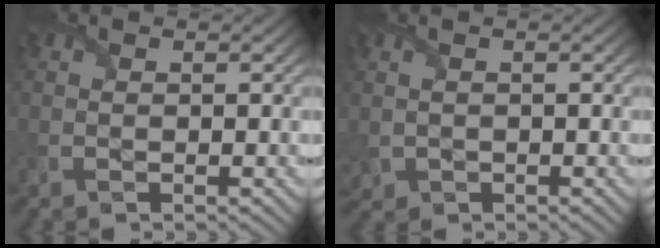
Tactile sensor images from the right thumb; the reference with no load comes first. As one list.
[{"total": 1.9, "force": [-0.3, 1.6, 1.0], "torque": [-0.038, -0.012, -0.006]}]